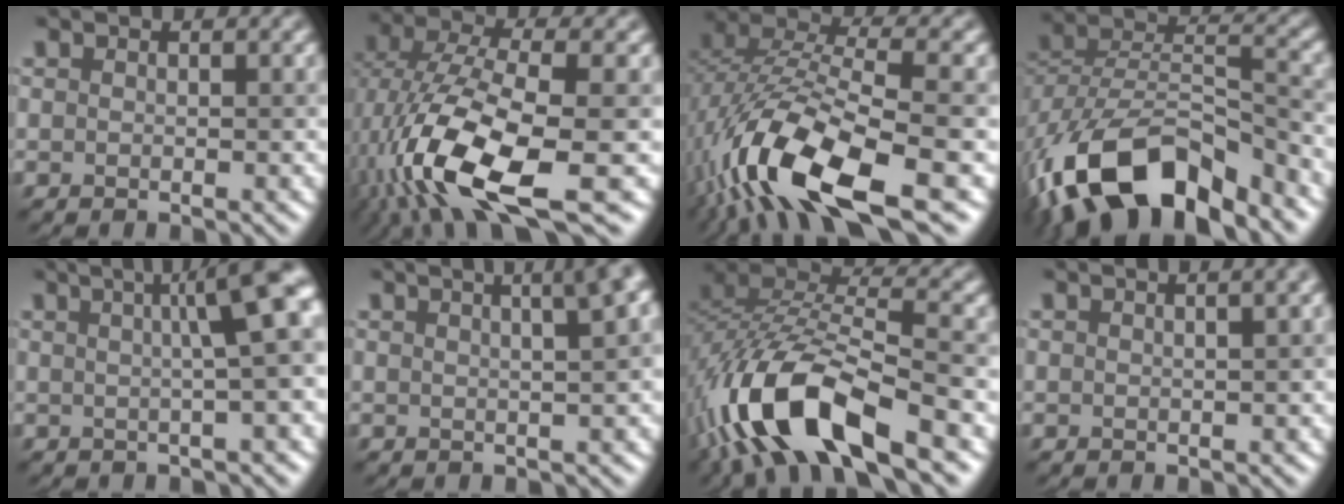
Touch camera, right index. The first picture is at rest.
{"total": 12.5, "force": [-4.1, 5.0, 10.7], "torque": [-0.225, -0.015, -0.077]}
{"total": 13.1, "force": [-6.0, 4.6, 10.7], "torque": [-0.216, -0.001, -0.114]}
{"total": 13.1, "force": [-8.1, 6.2, 8.2], "torque": [-0.158, 0.010, -0.154]}
{"total": 8.7, "force": [1.9, 2.4, 8.1], "torque": [-0.044, 0.034, 0.012]}
{"total": 8.7, "force": [4.1, 3.6, 6.7], "torque": [-0.012, 0.063, 0.016]}
{"total": 13.0, "force": [-7.1, 4.4, 9.9], "torque": [-0.206, 0.005, -0.138]}
{"total": 3.2, "force": [1.2, 1.2, 2.8], "torque": [-0.008, 0.013, -0.002]}